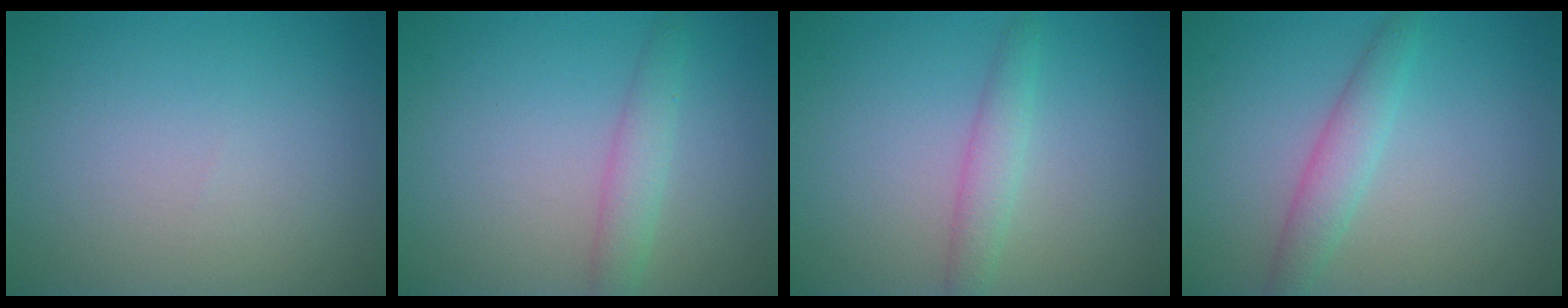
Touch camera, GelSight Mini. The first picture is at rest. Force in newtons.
{"total": 2.2, "press": 2.2, "slide": 0.1}
{"total": 2.0, "press": 2.0, "slide": 0.0}
{"total": 2.5, "press": 2.5, "slide": 0.0}